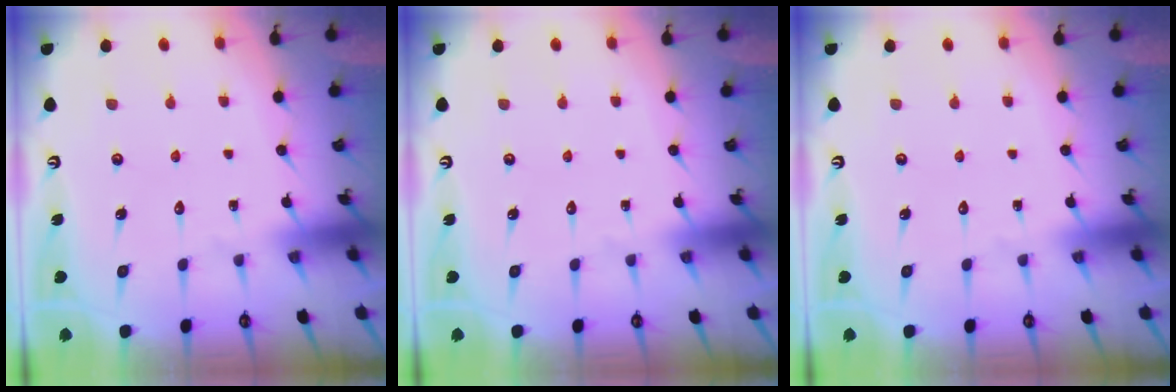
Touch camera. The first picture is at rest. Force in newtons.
{"total": 0.0}
{"total": 0.0}